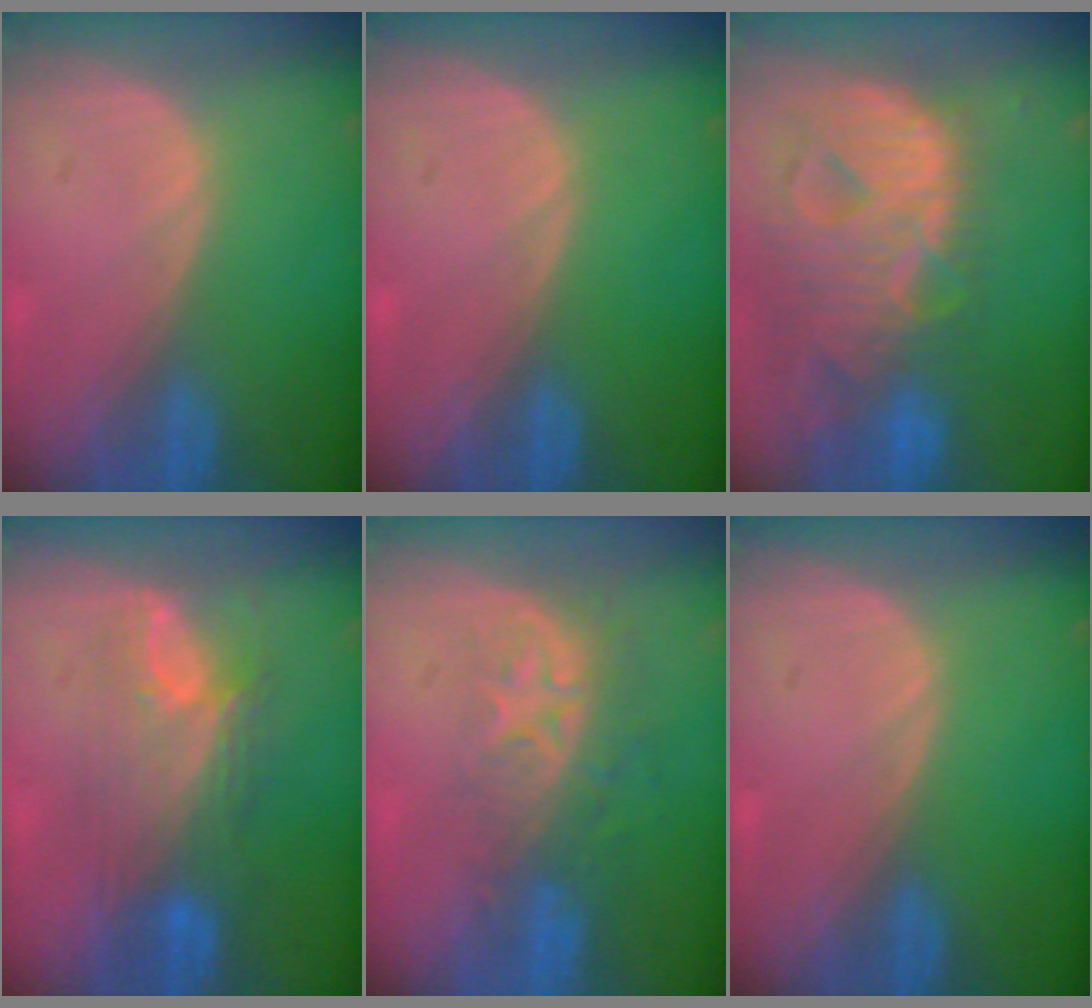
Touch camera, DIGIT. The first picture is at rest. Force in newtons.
{"total": 0.0}
{"total": 13.4, "press": 11.4, "slide": 7.0}
{"total": 7.3, "press": 7.2, "slide": 1.4}
{"total": 8.7, "press": 7.2, "slide": 4.9}
{"total": 0.0}